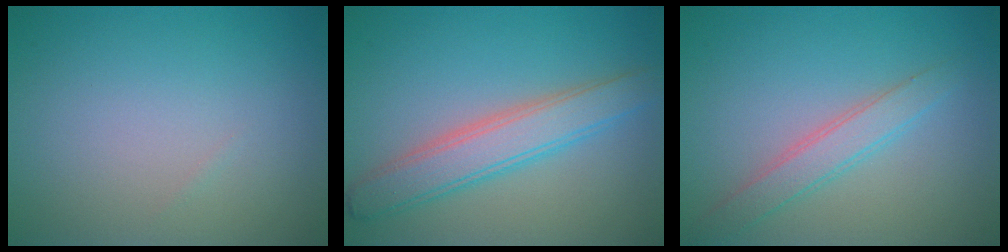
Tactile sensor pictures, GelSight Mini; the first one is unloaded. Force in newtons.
{"total": 4.5, "press": 4.5, "slide": 0.3}
{"total": 2.6, "press": 2.6, "slide": 0.1}